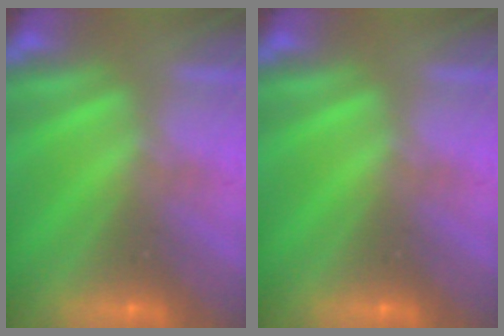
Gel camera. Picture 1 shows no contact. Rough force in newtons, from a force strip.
{"total": 0.0}